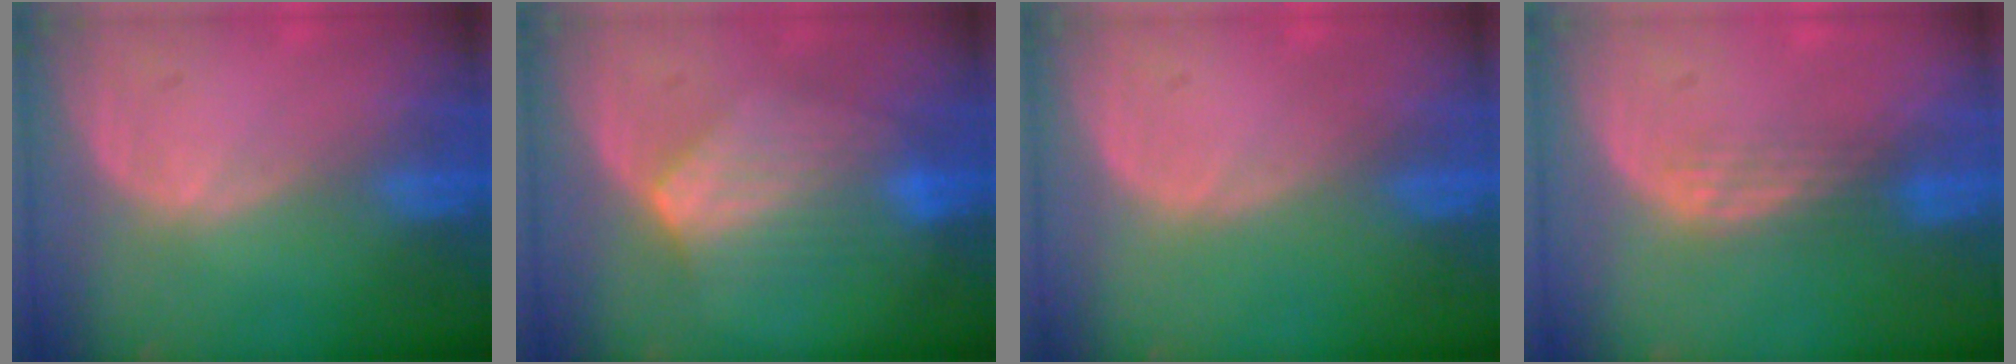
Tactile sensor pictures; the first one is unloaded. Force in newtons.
{"total": 7.0, "press": 6.5, "slide": 2.4}
{"total": 0.0}
{"total": 2.9, "press": 2.5, "slide": 1.5}